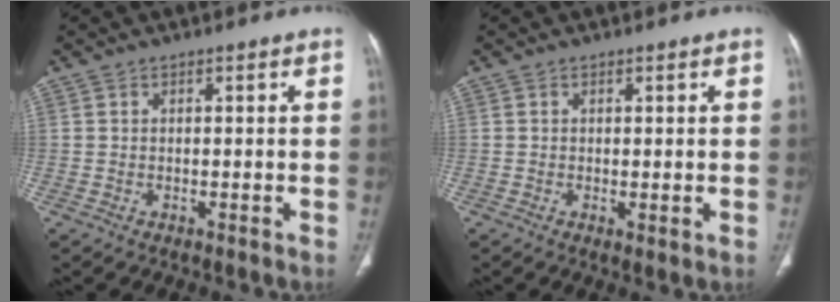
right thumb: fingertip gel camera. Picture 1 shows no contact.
{"total": 1.1, "force": [0.0, 0.3, 1.1], "torque": [-0.023, -0.007, 0.001]}